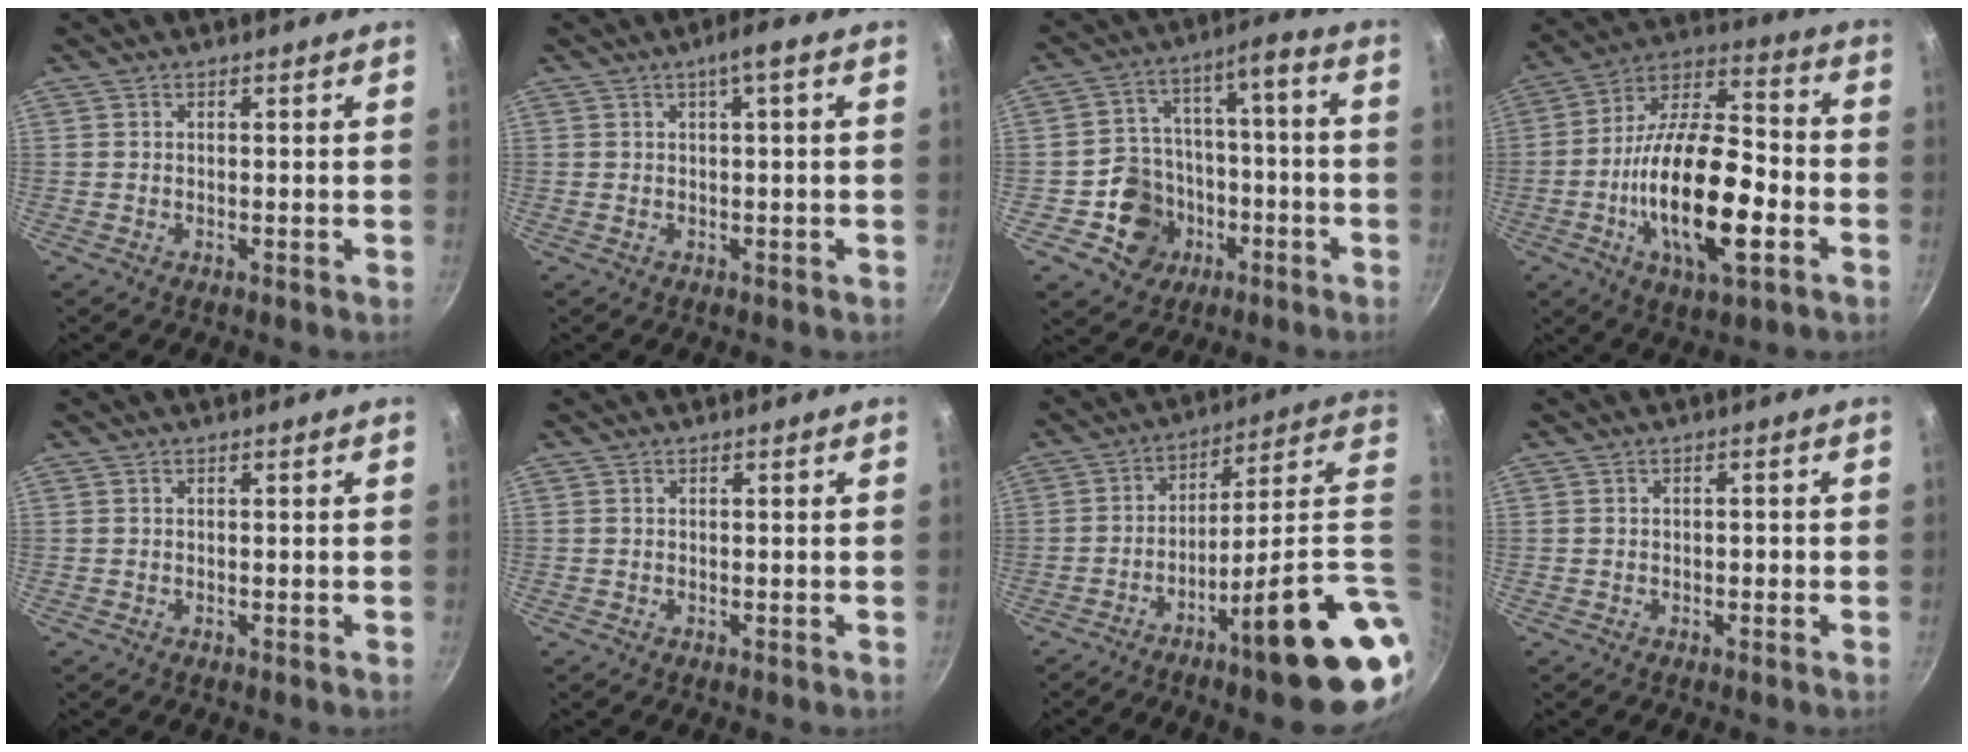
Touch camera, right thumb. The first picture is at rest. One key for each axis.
{"total": 3.2, "fx": 0.8, "fy": 0.4, "fz": 3.0, "tx": -0.052, "ty": 0.013, "tz": 0.018}
{"total": 13.0, "fx": -5.0, "fy": 10.8, "fz": 5.3, "tx": -0.057, "ty": 0.055, "tz": -0.069}
{"total": 22.4, "fx": -5.9, "fy": 9.7, "fz": 19.3, "tx": -0.328, "ty": 0.036, "tz": -0.109}
{"total": 0.0}
{"total": 0.0}
{"total": 21.4, "fx": -6.0, "fy": 3.3, "fz": 20.3, "tx": -0.254, "ty": 0.028, "tz": -0.088}
{"total": 1.1, "fx": -0.3, "fy": 0.7, "fz": 0.8, "tx": -0.011, "ty": 0.007, "tz": -0.005}